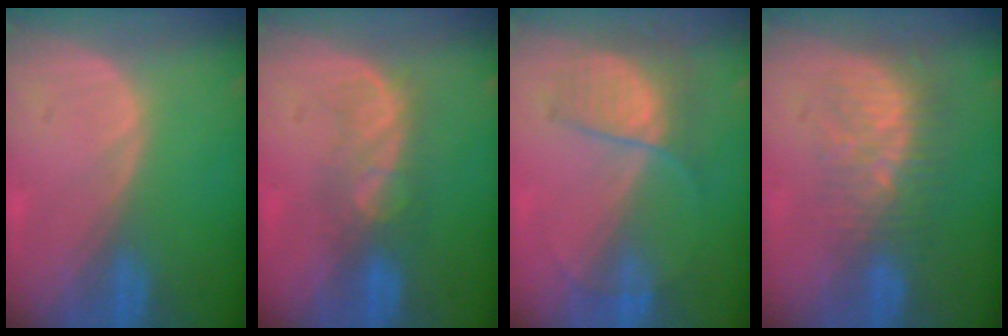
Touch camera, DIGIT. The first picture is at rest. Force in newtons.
{"total": 5.2, "press": 5.1, "slide": 1.3}
{"total": 7.3, "press": 6.0, "slide": 4.0}
{"total": 8.8, "press": 7.5, "slide": 4.7}